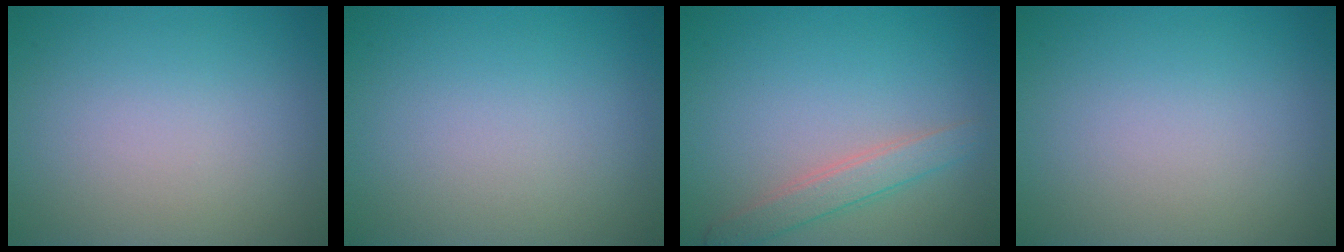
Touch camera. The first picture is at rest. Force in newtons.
{"total": 0.0}
{"total": 2.4, "press": 2.4, "slide": 0.1}
{"total": 0.0}